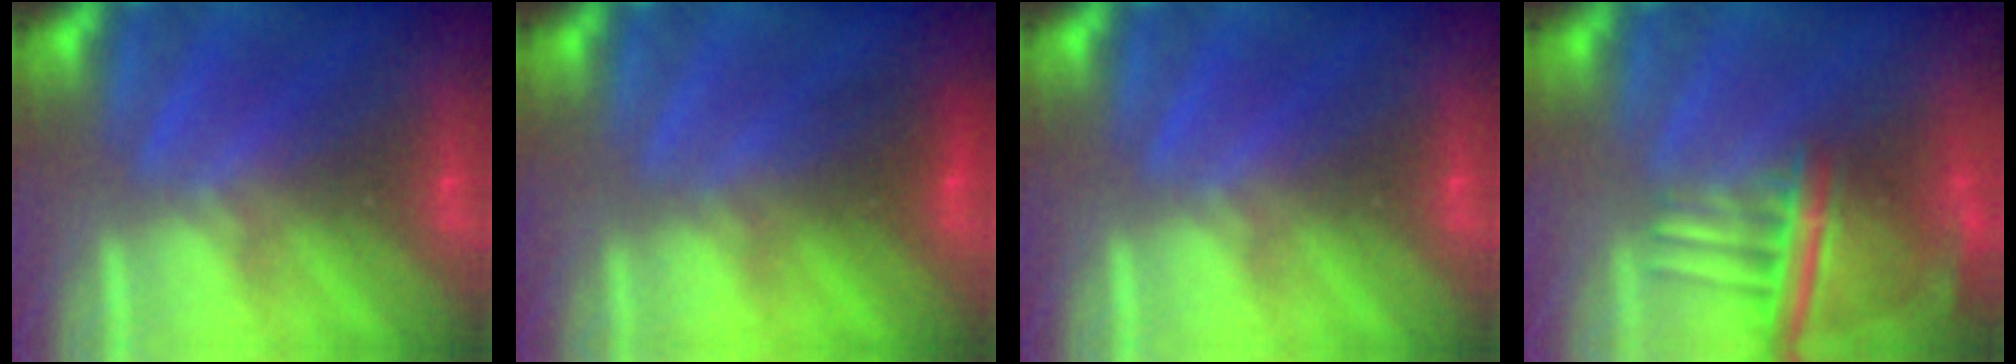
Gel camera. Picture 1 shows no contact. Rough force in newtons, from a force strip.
{"total": 2.5}
{"total": 0.0}
{"total": 7.8}